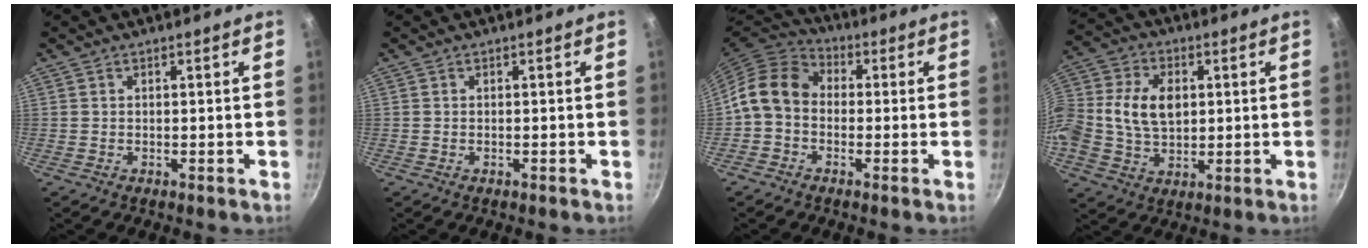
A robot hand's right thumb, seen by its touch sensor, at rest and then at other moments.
{"total": 0.0}
{"total": 10.1, "force": [-0.7, 8.1, 6.1], "torque": [-0.096, 0.037, -0.036]}
{"total": 16.3, "force": [1.3, 11.8, 11.1], "torque": [-0.235, 0.034, 0.017]}